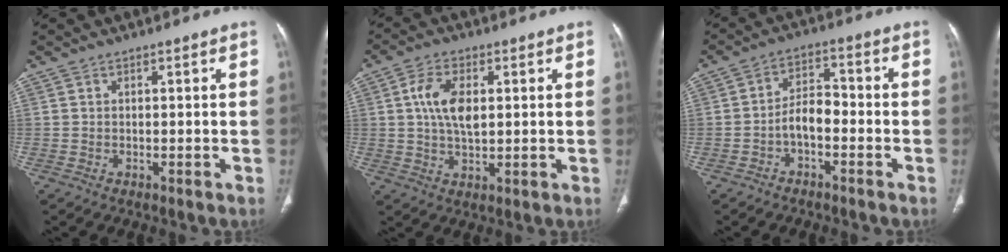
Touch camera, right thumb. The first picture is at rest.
{"total": 8.0, "force": [1.6, 4.3, 6.6], "torque": [-0.124, -0.002, 0.029]}
{"total": 5.5, "force": [-2.2, 3.0, 4.0], "torque": [-0.059, 0.036, -0.046]}